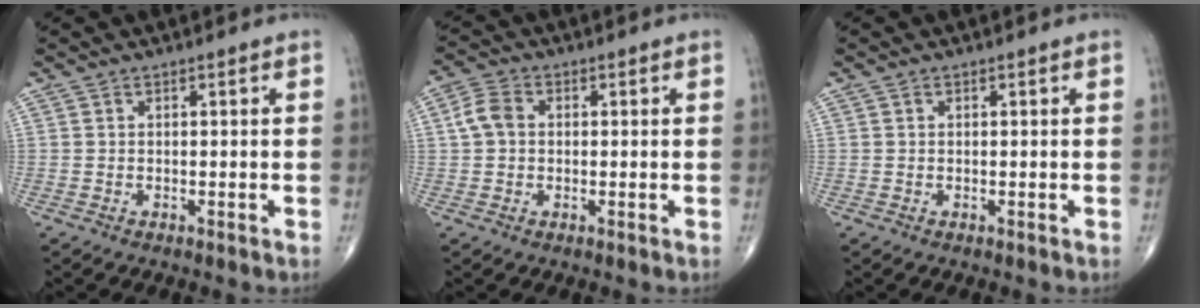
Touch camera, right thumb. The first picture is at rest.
{"total": 4.6, "force": [0.4, 3.6, 2.9], "torque": [-0.058, 0.014, 0.003]}
{"total": 0.5, "force": [0.1, 0.5, 0.2], "torque": [-0.001, 0.001, 0.000]}